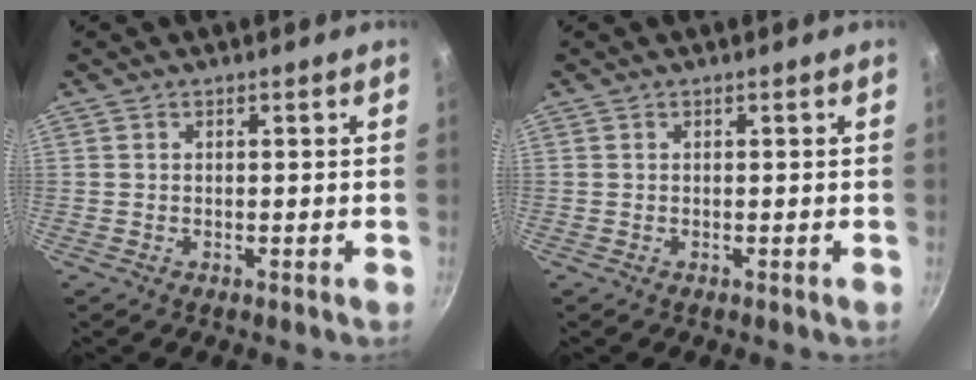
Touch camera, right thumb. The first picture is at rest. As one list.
[{"total": 0.0}]